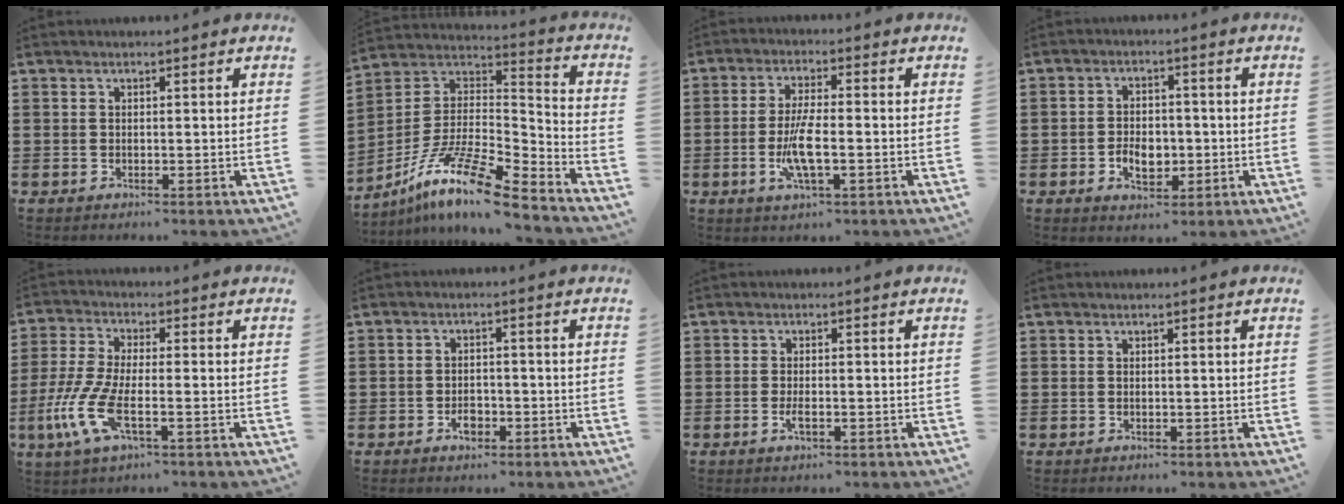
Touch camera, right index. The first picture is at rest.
{"total": 13.3, "force": [-9.8, 2.1, 8.6], "torque": [-0.171, 0.013, -0.190]}
{"total": 6.6, "force": [-1.8, 1.6, 6.2], "torque": [-0.130, -0.011, -0.037]}
{"total": 4.6, "force": [-1.3, 3.0, 3.2], "torque": [-0.055, 0.003, -0.025]}
{"total": 8.4, "force": [-3.5, 2.7, 7.1], "torque": [-0.182, -0.018, -0.073]}
{"total": 2.5, "force": [-1.3, 1.7, 1.3], "torque": [-0.025, 0.003, -0.026]}
{"total": 1.8, "force": [-0.7, 0.5, 1.6], "torque": [-0.036, -0.003, -0.014]}
{"total": 0.0}